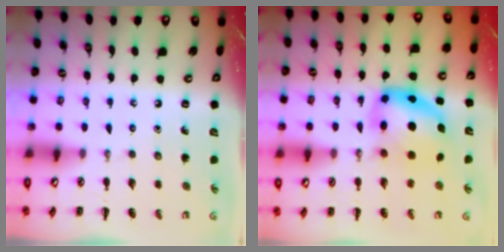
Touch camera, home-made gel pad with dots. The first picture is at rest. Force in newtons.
{"total": 8.1, "press": 7.9, "slide": 1.9}